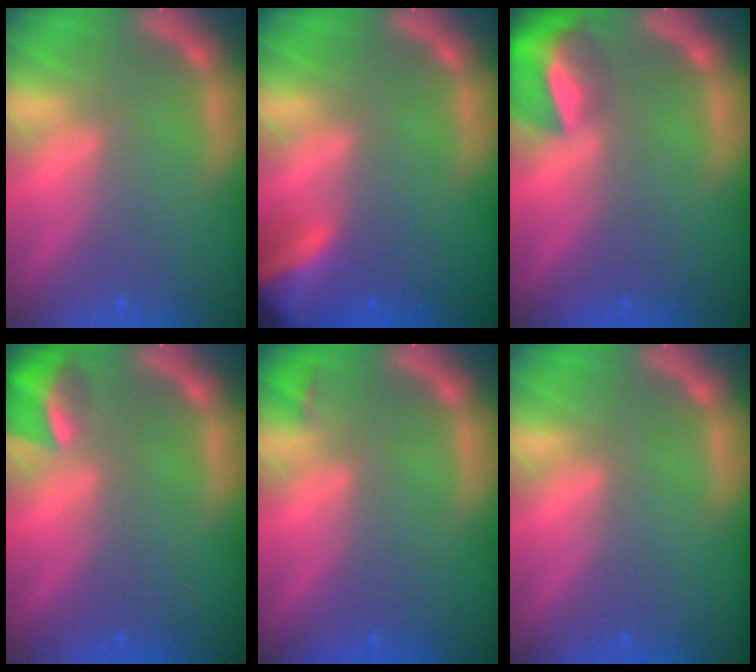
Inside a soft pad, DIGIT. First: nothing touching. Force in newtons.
{"total": 6.5}
{"total": 6.9}
{"total": 3.9}
{"total": 0.9}
{"total": 0.0}